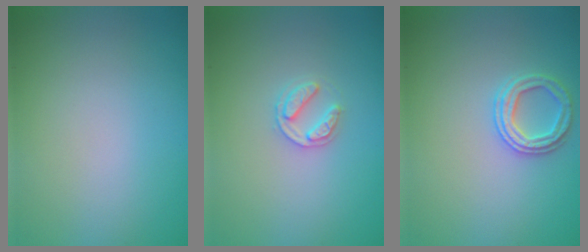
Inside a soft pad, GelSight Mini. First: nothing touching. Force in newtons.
{"total": 2.0, "press": 2.0, "slide": 0.3}
{"total": 2.4, "press": 2.4, "slide": 0.2}